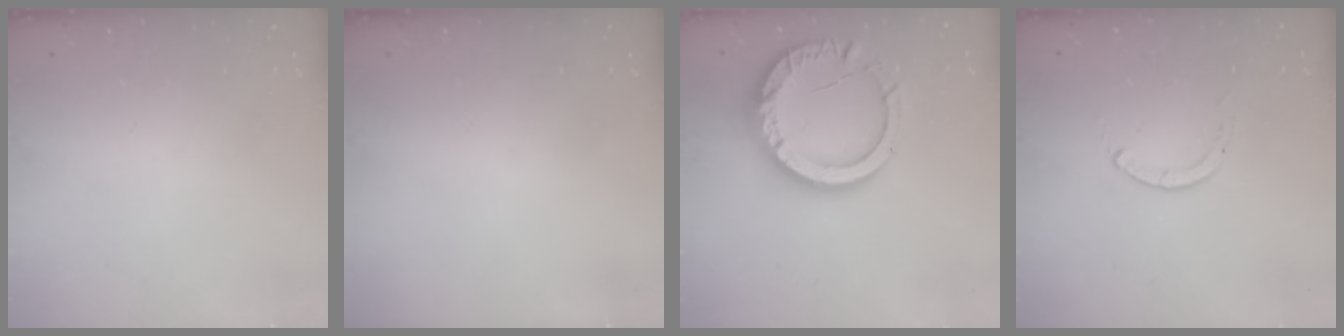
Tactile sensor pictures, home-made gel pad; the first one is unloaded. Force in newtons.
{"total": 0.0}
{"total": 16.2, "press": 16.0, "slide": 2.1}
{"total": 0.0}